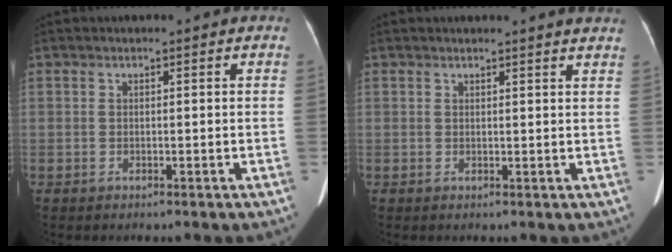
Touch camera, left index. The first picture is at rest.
{"total": 5.0, "force": [4.7, -0.3, 1.6], "torque": [-0.019, -0.001, 0.030]}